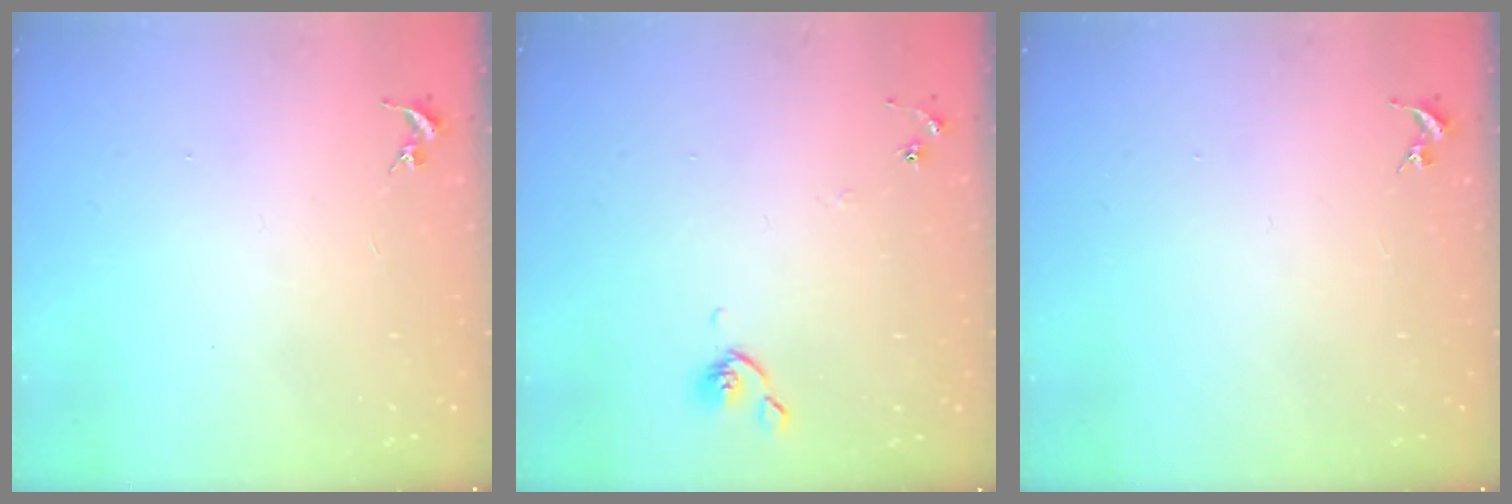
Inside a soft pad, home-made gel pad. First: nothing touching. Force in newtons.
{"total": 4.8, "press": 4.8, "slide": 0.6}
{"total": 0.0}